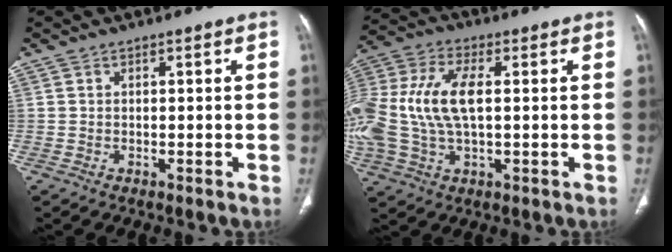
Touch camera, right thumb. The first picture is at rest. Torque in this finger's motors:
{"motor_torque": [1.61, 1.61, 1.81, -0.16, 0.48]}